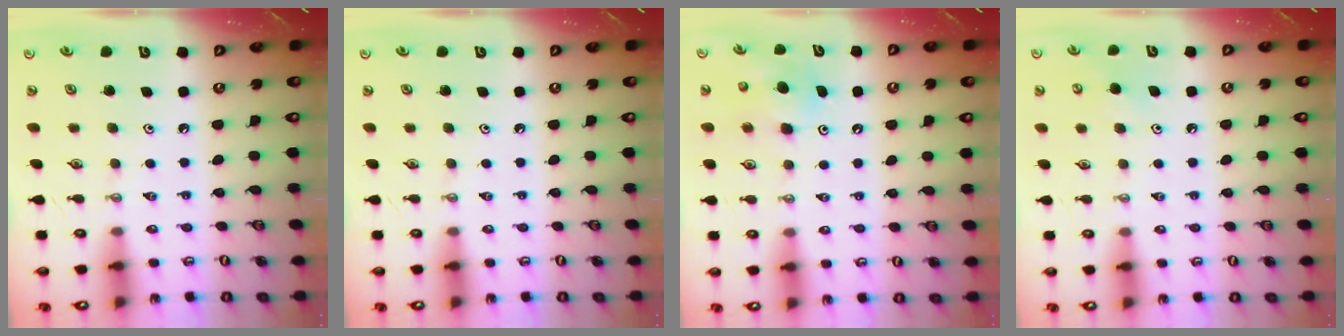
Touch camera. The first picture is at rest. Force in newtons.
{"total": 0.0}
{"total": 6.3, "press": 6.2, "slide": 1.2}
{"total": 4.0, "press": 4.0, "slide": 0.1}